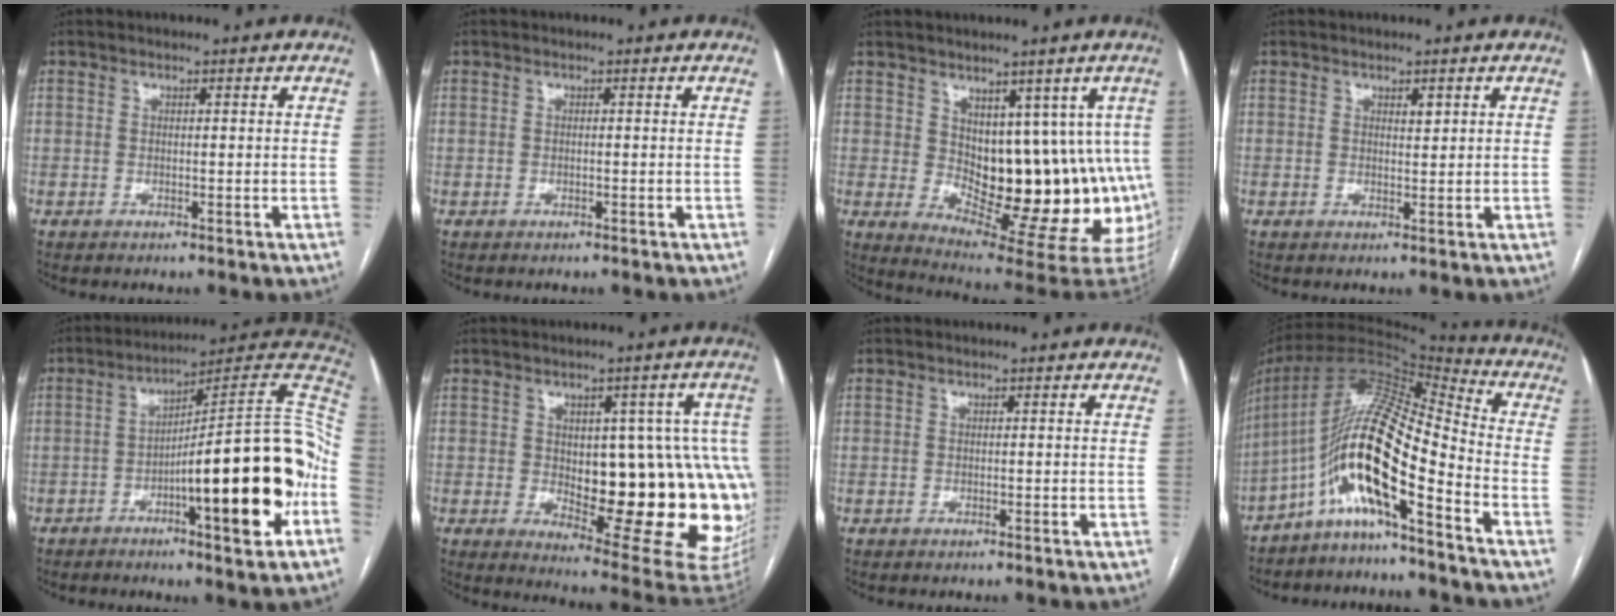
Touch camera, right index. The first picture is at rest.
{"total": 0.0}
{"total": 14.5, "force": [2.6, 7.9, 11.8], "torque": [-0.132, -0.009, 0.054]}
{"total": 1.3, "force": [0.8, 0.6, 0.9], "torque": [-0.014, -0.002, 0.014]}
{"total": 21.1, "force": [-5.7, 1.7, 20.2], "torque": [-0.233, 0.023, -0.076]}
{"total": 20.5, "force": [-0.6, 7.7, 19.0], "torque": [-0.164, 0.017, 0.020]}
{"total": 0.0}
{"total": 15.6, "force": [-7.4, 2.4, 13.5], "torque": [-0.260, 0.025, -0.135]}